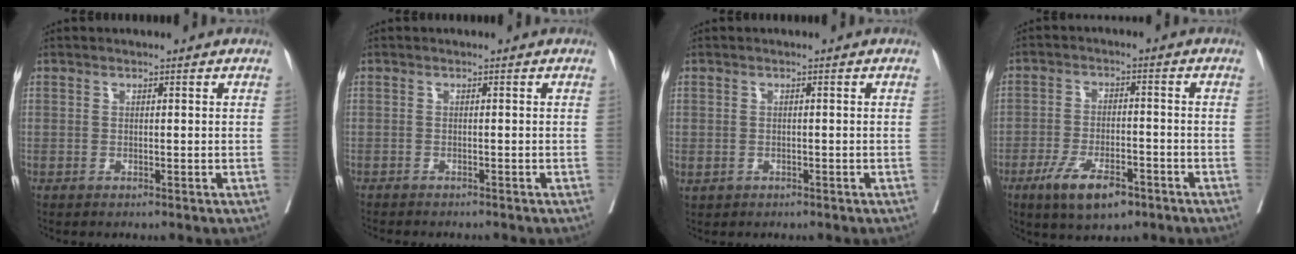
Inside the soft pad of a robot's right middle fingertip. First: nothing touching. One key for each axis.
{"total": 5.0, "fx": -4.4, "fy": 1.0, "fz": 2.1, "tx": -0.026, "ty": -0.006, "tz": -0.056}
{"total": 1.7, "fx": -0.6, "fy": 1.3, "fz": 0.9, "tx": -0.025, "ty": 0.004, "tz": 0.000}
{"total": 8.4, "fx": -5.0, "fy": 3.0, "fz": 6.0, "tx": -0.109, "ty": -0.007, "tz": -0.081}